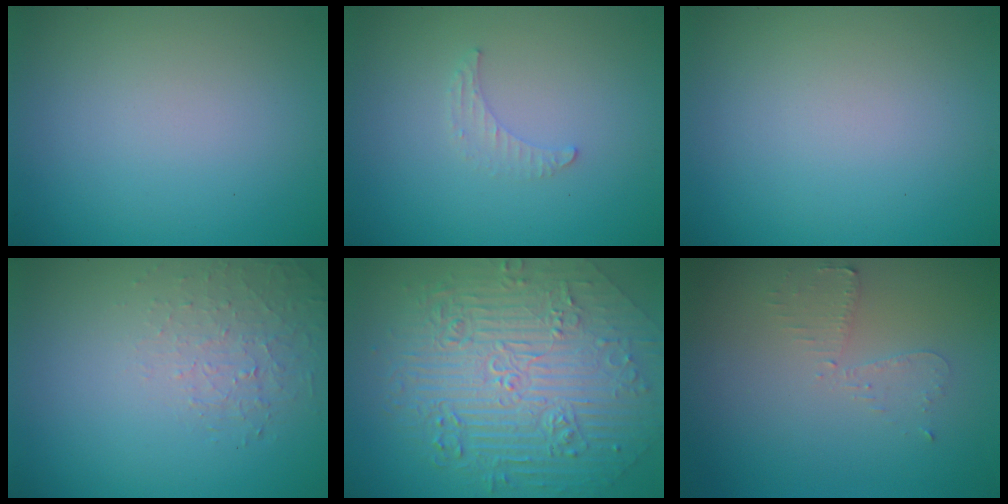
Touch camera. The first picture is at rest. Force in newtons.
{"total": 1.1, "press": 1.1, "slide": 0.3}
{"total": 0.0}
{"total": 1.4, "press": 0.6, "slide": 1.3}
{"total": 11.2, "press": 7.5, "slide": 8.3}
{"total": 1.9, "press": 1.9, "slide": 0.4}